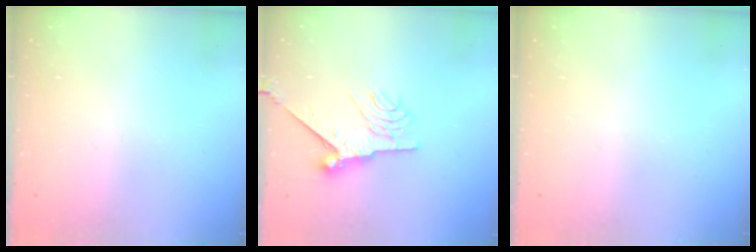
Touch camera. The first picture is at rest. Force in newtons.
{"total": 9.6, "press": 9.5, "slide": 1.0}
{"total": 0.0}